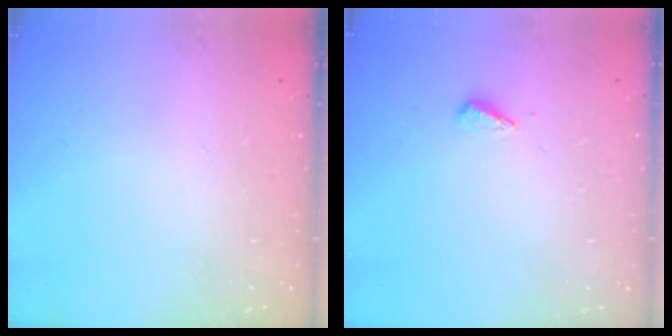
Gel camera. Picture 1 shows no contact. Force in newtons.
{"total": 2.9, "press": 2.9, "slide": 0.4}